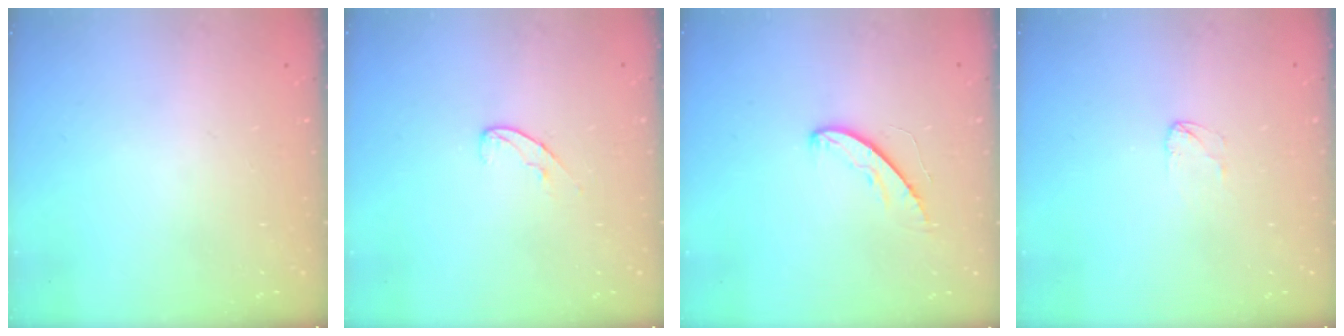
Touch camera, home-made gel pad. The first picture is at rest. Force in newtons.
{"total": 6.1, "press": 6.1, "slide": 0.5}
{"total": 5.0, "press": 5.0, "slide": 0.4}
{"total": 2.5, "press": 2.5, "slide": 0.1}